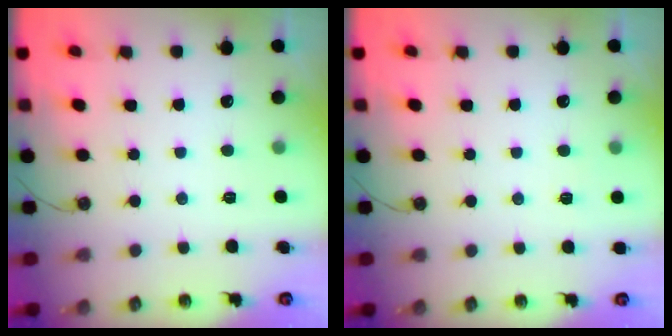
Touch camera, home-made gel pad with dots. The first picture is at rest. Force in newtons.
{"total": 2.6, "press": 1.9, "slide": 1.8}